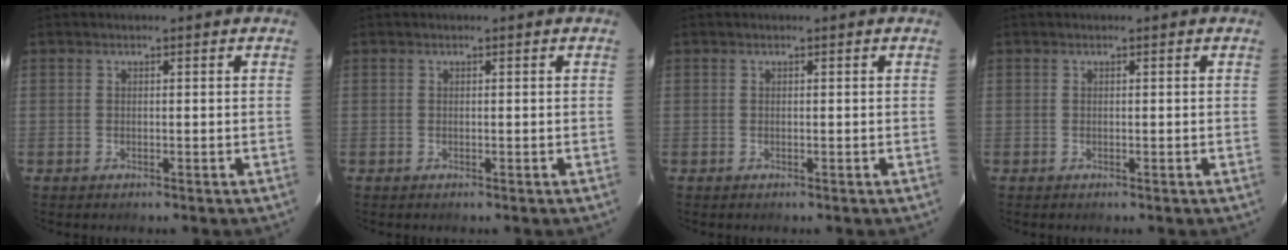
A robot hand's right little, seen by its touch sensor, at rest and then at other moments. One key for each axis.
{"total": 0.0}
{"total": 0.0}
{"total": 0.0}